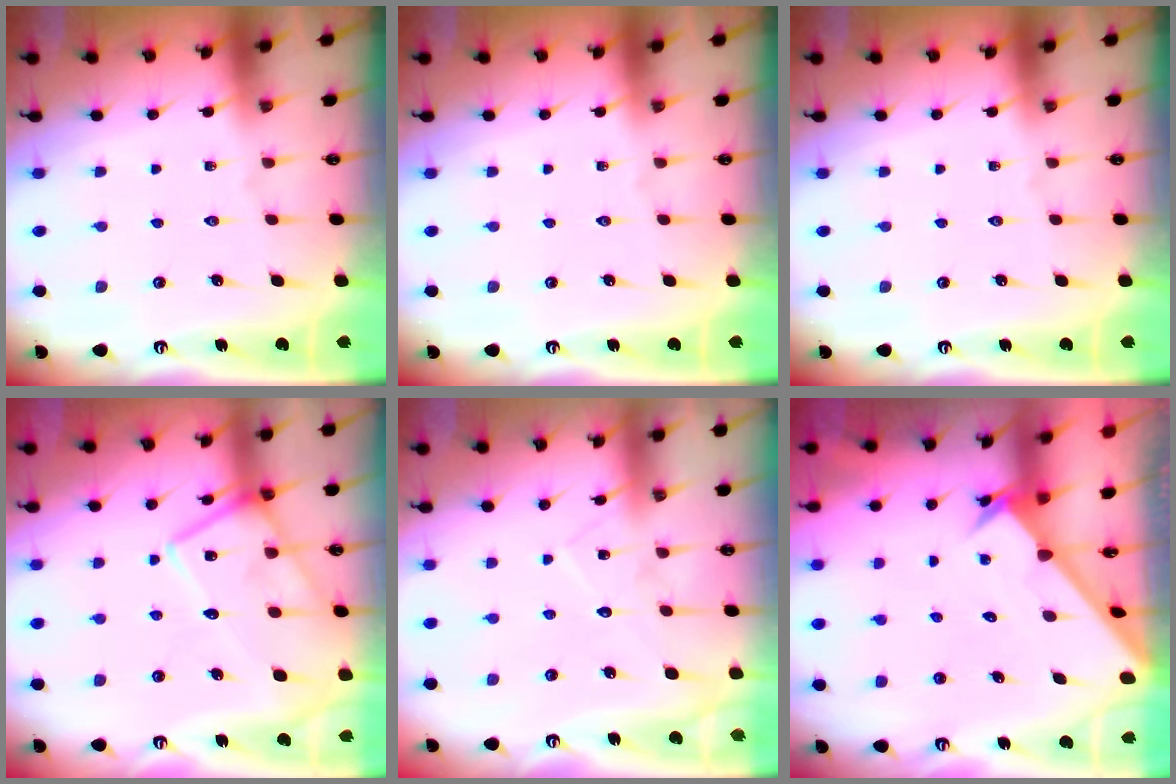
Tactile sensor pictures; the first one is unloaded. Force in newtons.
{"total": 0.0}
{"total": 0.0}
{"total": 15.5, "press": 15.5, "slide": 1.1}
{"total": 8.5, "press": 8.5, "slide": 0.6}
{"total": 2.5, "press": 2.5, "slide": 0.2}